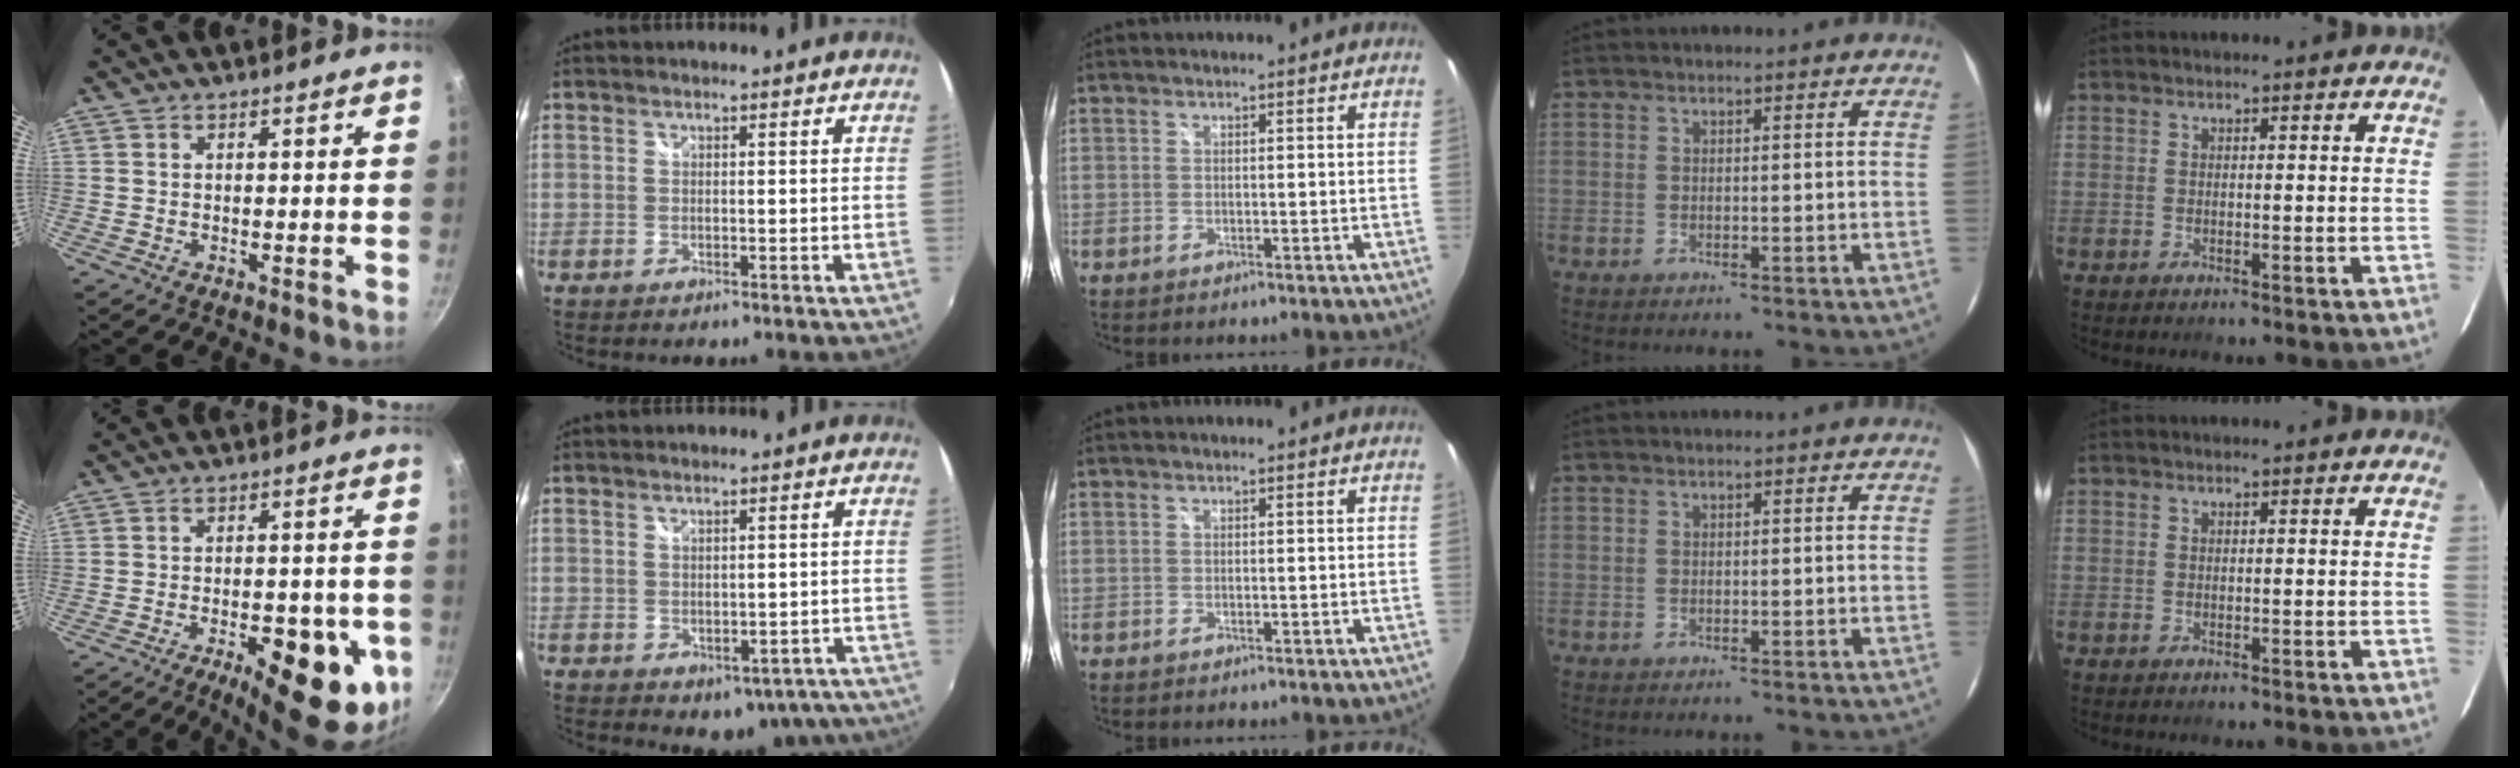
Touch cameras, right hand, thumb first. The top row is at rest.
{"thumb": {"total": 18.2, "force": [-6.8, 7.6, 15.1], "torque": [-0.147, 0.003, -0.084]}, "index": {"total": 9.6, "force": [-6.4, 6.1, 3.9], "torque": [-0.050, 0.015, -0.054]}}